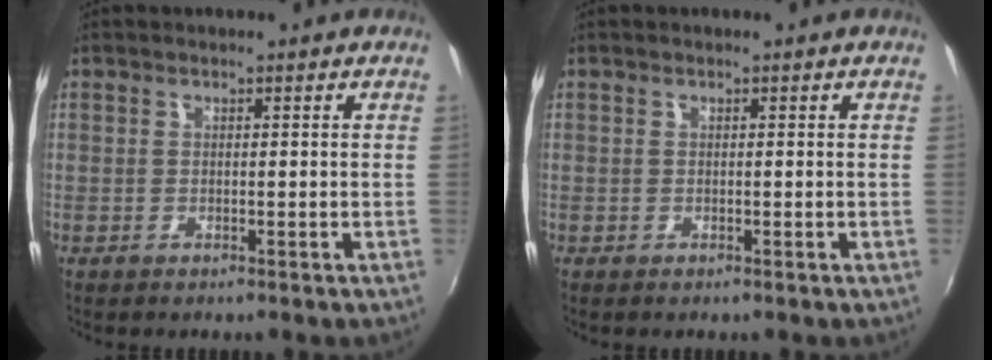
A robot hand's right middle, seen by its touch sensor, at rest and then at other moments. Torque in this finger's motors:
{"motor_torque": [0.24, -0.42, 0.07, 0.02]}